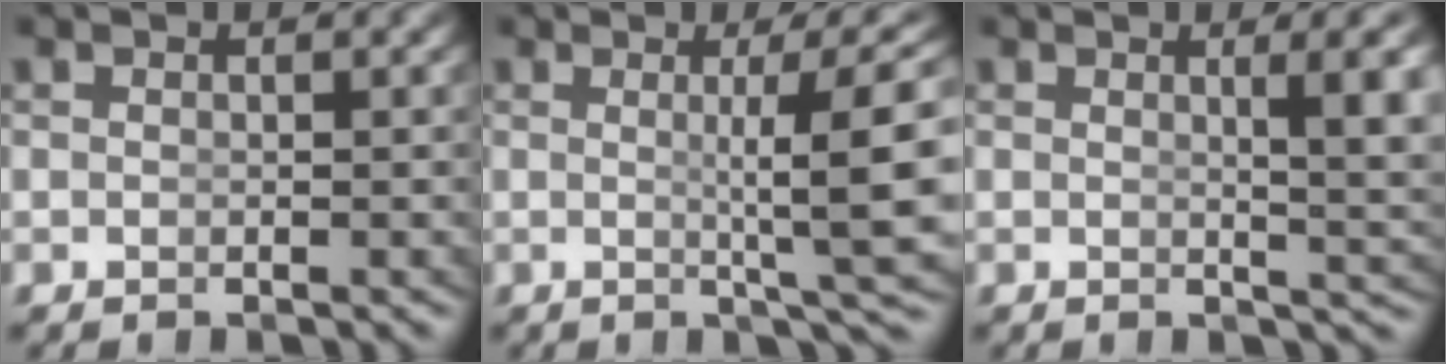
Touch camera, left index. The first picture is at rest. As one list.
[{"total": 6.8, "force": [0.4, 0.6, 6.7], "torque": [-0.087, -0.001, 0.010]}, {"total": 4.0, "force": [0.9, 0.2, 3.9], "torque": [-0.043, -0.006, 0.021]}]